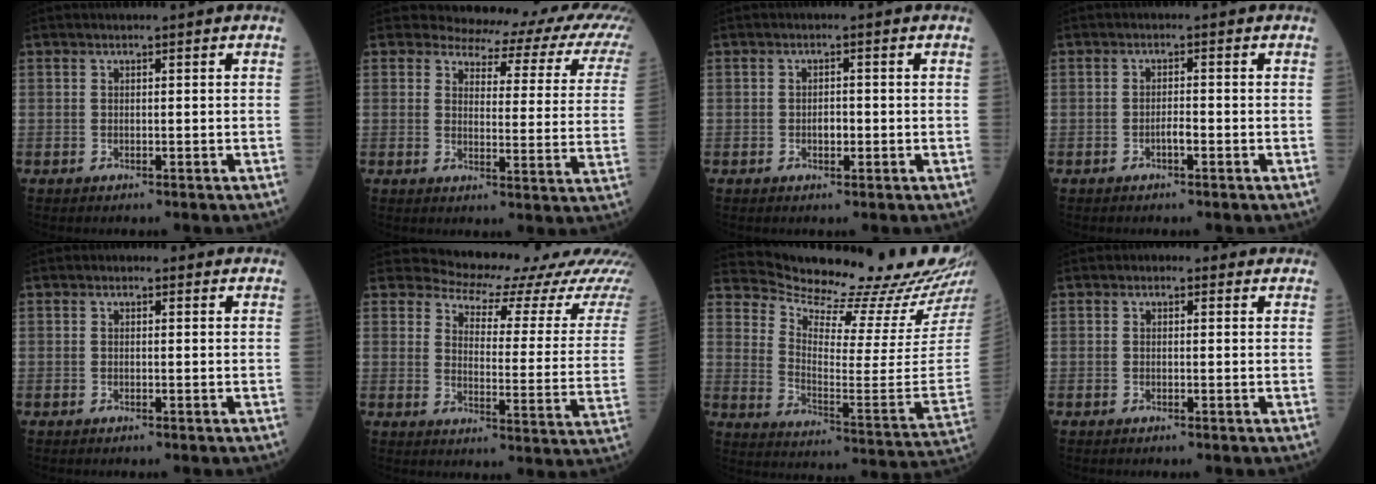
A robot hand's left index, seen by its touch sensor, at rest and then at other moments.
{"total": 15.3, "force": [13.3, 5.1, 5.5], "torque": [-0.036, -0.040, 0.116]}
{"total": 1.7, "force": [-0.5, 0.9, 1.4], "torque": [-0.022, 0.003, -0.008]}
{"total": 1.5, "force": [-0.8, 0.3, 1.3], "torque": [-0.022, 0.002, -0.015]}
{"total": 1.0, "force": [0.4, 0.8, 0.3], "torque": [-0.004, 0.006, -0.001]}
{"total": 16.1, "force": [15.6, 3.3, 2.4], "torque": [-0.015, -0.086, 0.157]}
{"total": 23.9, "force": [23.0, 1.1, 6.3], "torque": [-0.116, -0.123, 0.295]}
{"total": 2.1, "force": [1.1, 1.5, 0.9], "torque": [-0.010, 0.017, 0.007]}